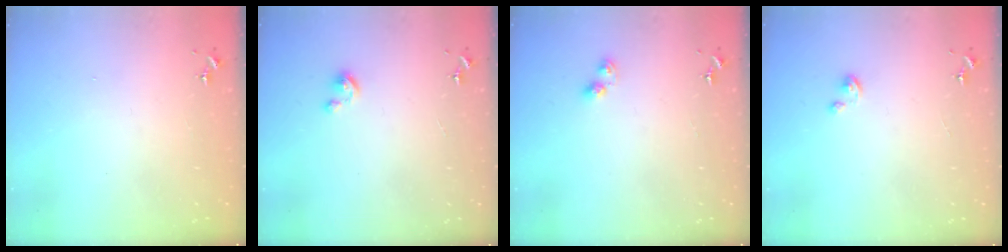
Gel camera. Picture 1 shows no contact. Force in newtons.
{"total": 4.6, "press": 4.5, "slide": 0.4}
{"total": 4.8, "press": 4.5, "slide": 1.7}
{"total": 1.4, "press": 1.4, "slide": 0.1}